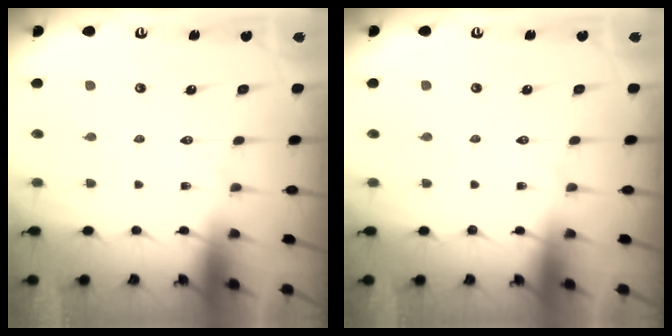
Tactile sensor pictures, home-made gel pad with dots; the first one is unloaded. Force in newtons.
{"total": 0.0}